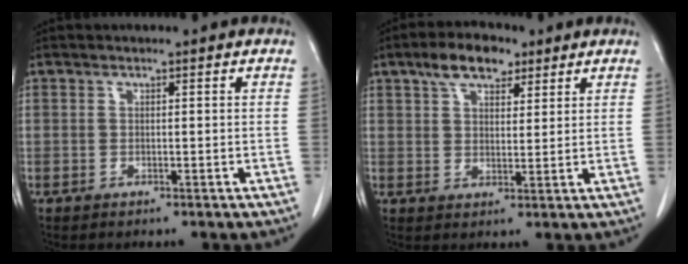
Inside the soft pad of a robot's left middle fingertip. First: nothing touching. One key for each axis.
{"total": 7.1, "fx": 4.6, "fy": 3.4, "fz": 4.3, "tx": -0.075, "ty": 0.018, "tz": 0.080}